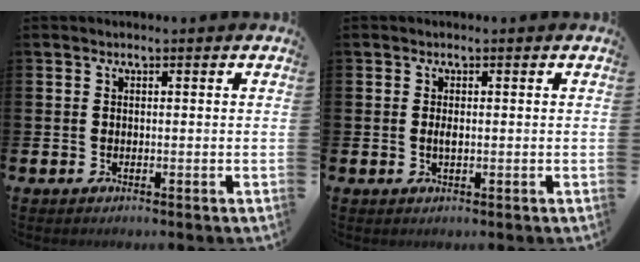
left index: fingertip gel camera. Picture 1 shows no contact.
{"total": 1.1, "force": [0.1, 0.4, 1.0], "torque": [-0.018, 0.002, -0.001]}